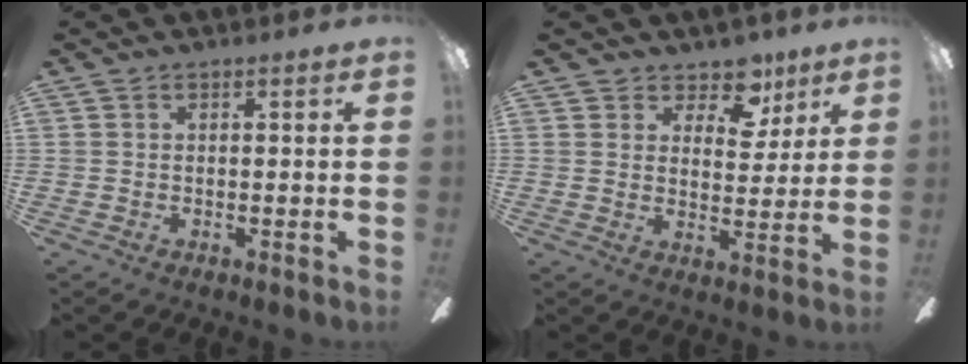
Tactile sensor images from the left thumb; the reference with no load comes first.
{"total": 8.6, "force": [5.9, 5.3, 3.3], "torque": [-0.041, -0.032, 0.104]}